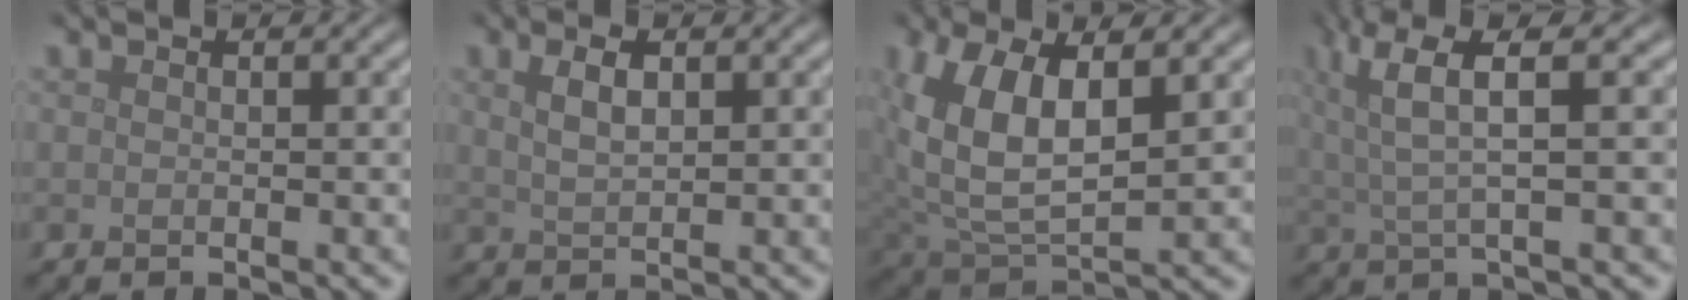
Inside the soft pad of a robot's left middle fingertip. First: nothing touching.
{"total": 2.6, "force": [1.1, 1.1, 2.0], "torque": [-0.044, 0.001, 0.024]}
{"total": 7.4, "force": [2.2, 3.8, 5.9], "torque": [-0.135, -0.004, 0.043]}
{"total": 5.3, "force": [2.3, 1.1, 4.6], "torque": [-0.093, 0.009, 0.045]}